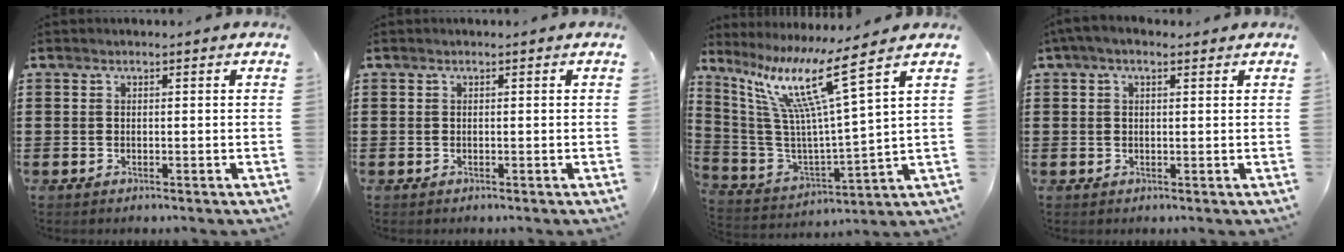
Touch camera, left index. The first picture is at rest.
{"total": 0.0}
{"total": 12.8, "force": [7.8, 0.3, 10.1], "torque": [-0.227, -0.044, 0.119]}
{"total": 1.9, "force": [0.8, 0.8, 1.6], "torque": [-0.032, 0.007, 0.012]}